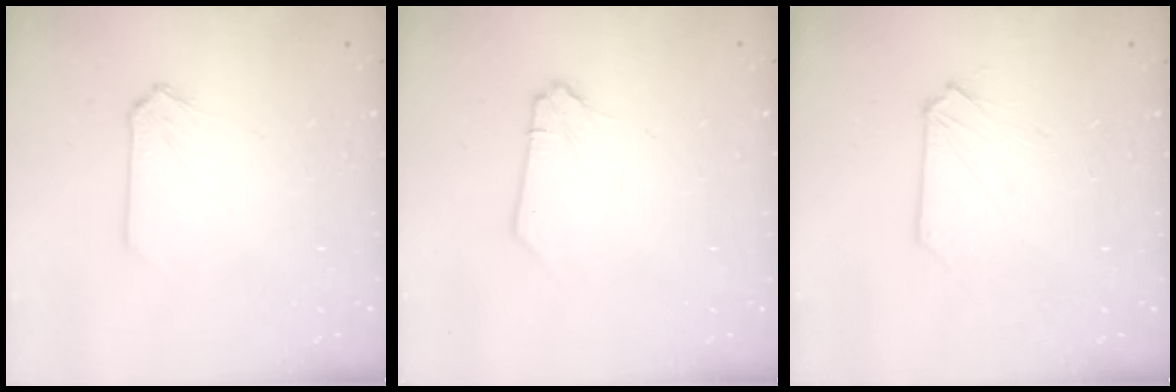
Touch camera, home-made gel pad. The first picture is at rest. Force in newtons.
{"total": 0.0}
{"total": 0.0}